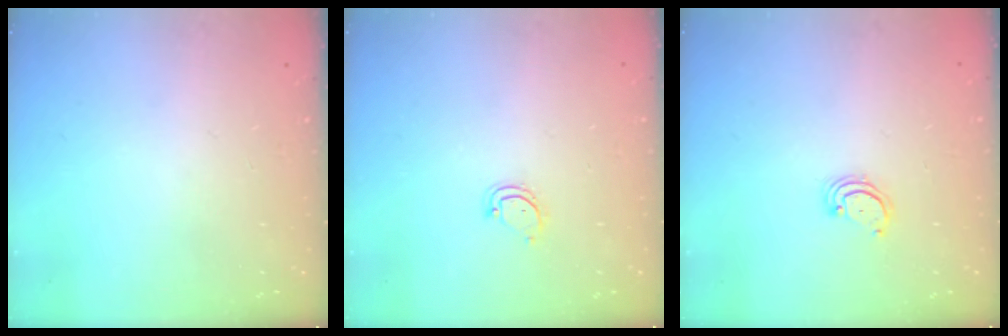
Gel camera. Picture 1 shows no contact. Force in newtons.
{"total": 3.9, "press": 3.9, "slide": 0.2}
{"total": 2.3, "press": 2.2, "slide": 0.2}